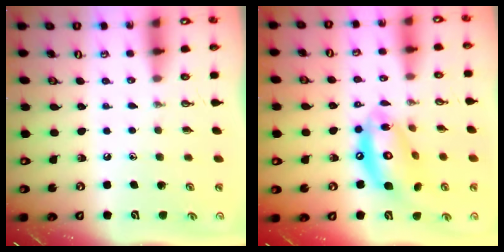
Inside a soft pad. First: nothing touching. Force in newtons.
{"total": 15.2, "press": 15.1, "slide": 1.2}